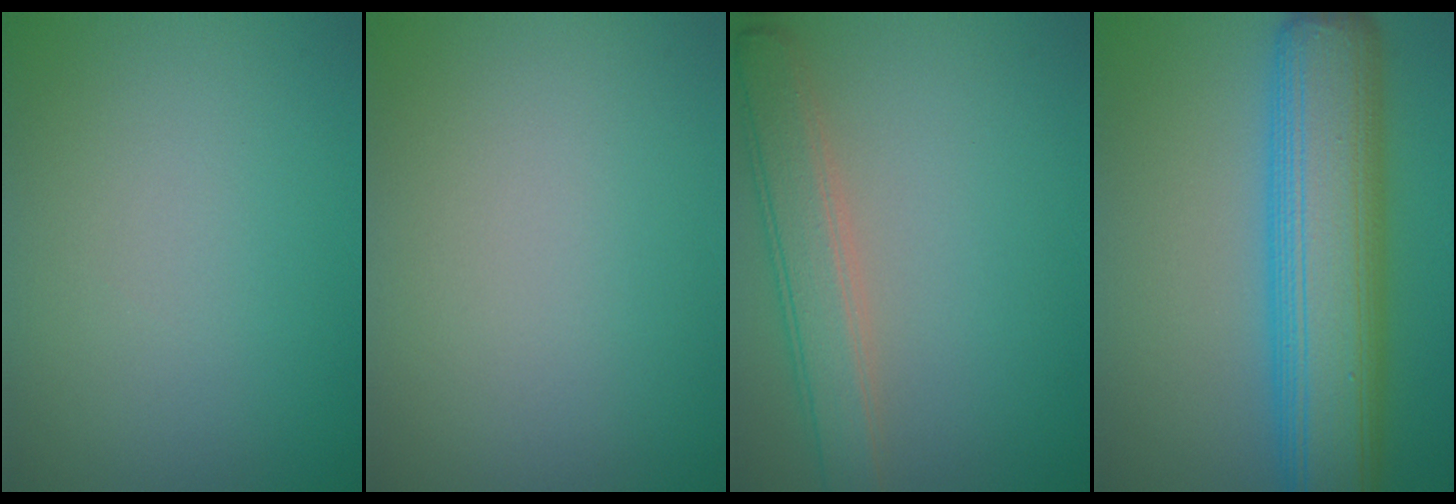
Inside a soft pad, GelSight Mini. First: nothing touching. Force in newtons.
{"total": 0.0}
{"total": 4.2, "press": 4.2, "slide": 0.2}
{"total": 11.2, "press": 11.2, "slide": 0.1}